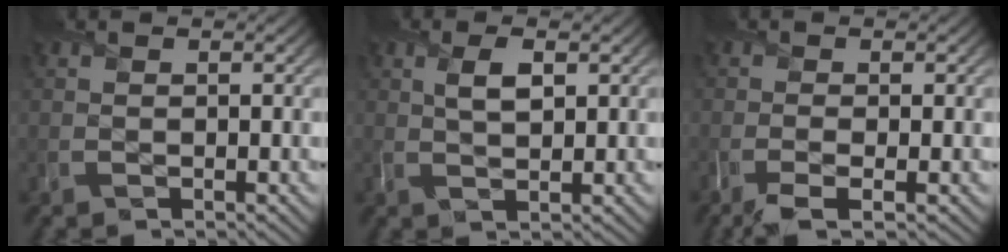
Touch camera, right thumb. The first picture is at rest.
{"total": 2.6, "force": [1.4, 0.9, 2.0], "torque": [-0.038, 0.002, 0.030]}
{"total": 2.2, "force": [-1.5, 0.1, 1.6], "torque": [-0.029, 0.000, -0.035]}